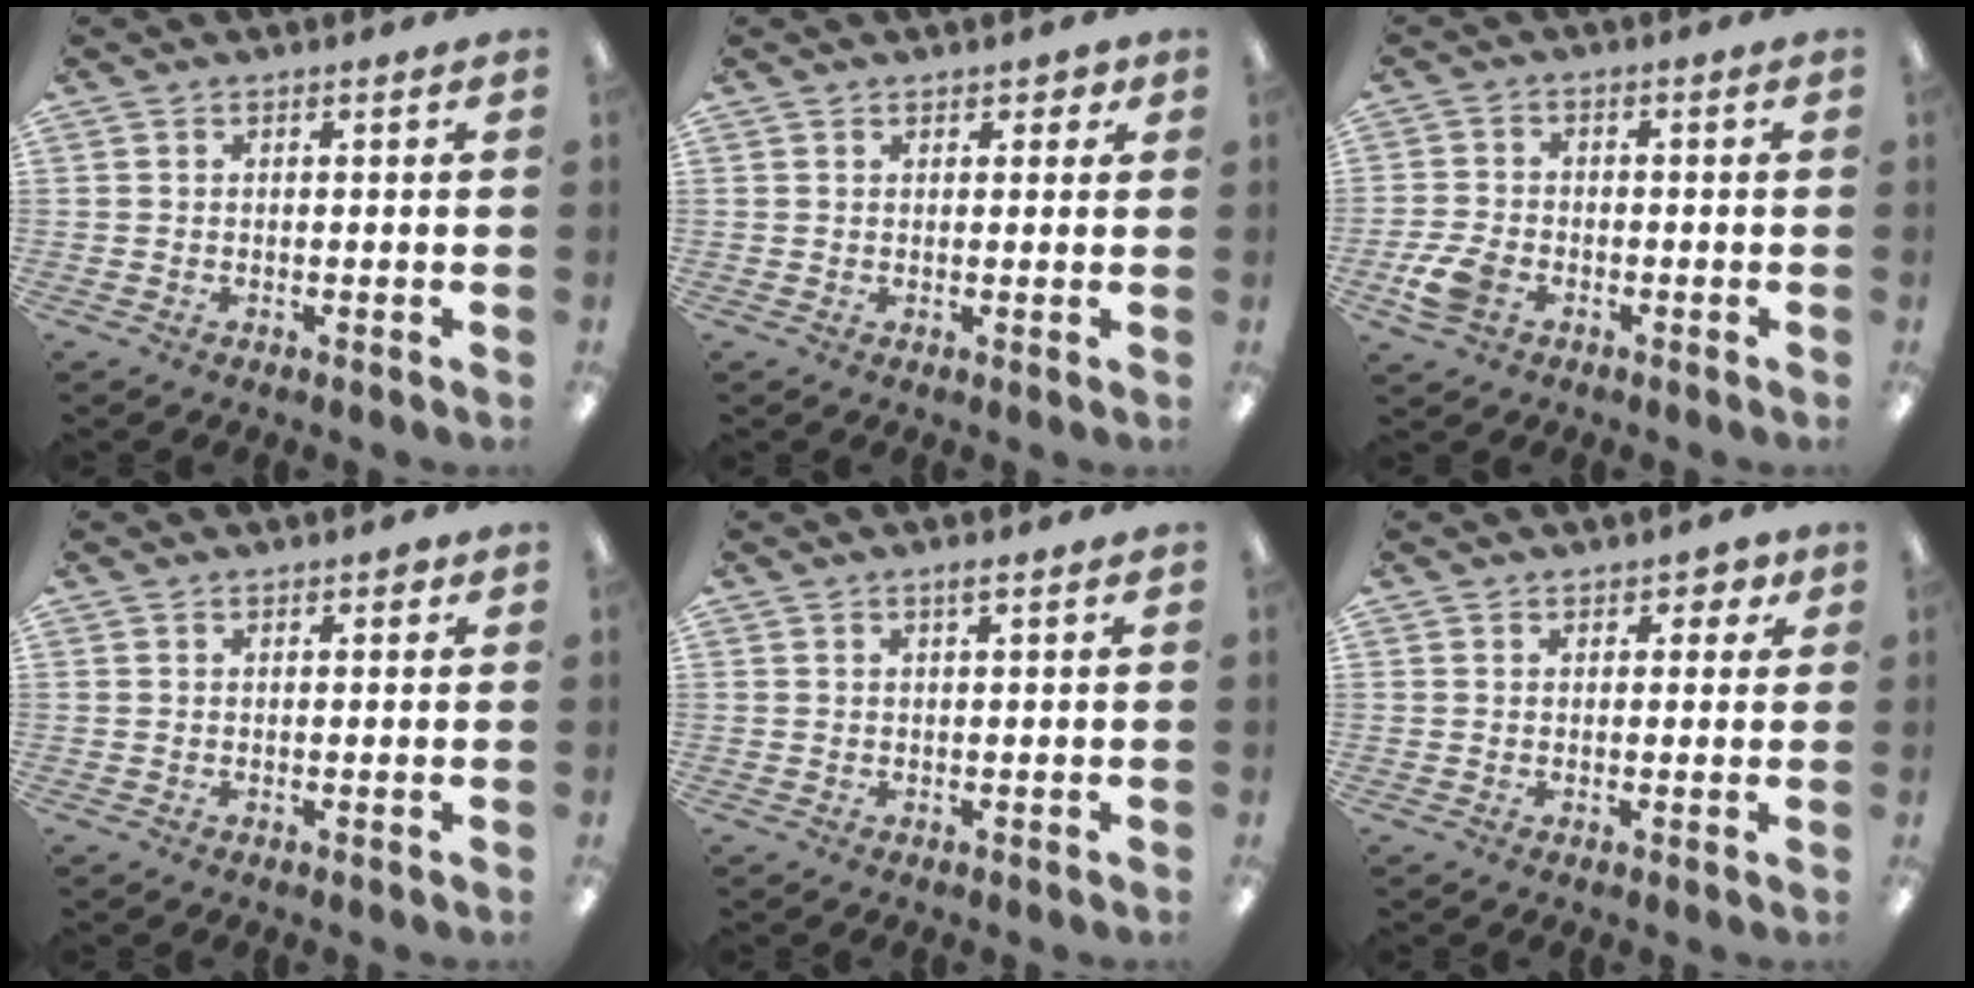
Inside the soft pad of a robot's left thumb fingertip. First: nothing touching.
{"total": 2.0, "force": [1.4, 1.2, 0.9], "torque": [-0.011, 0.000, 0.023]}
{"total": 6.4, "force": [-2.8, 4.2, 3.9], "torque": [-0.084, 0.010, -0.050]}
{"total": 1.1, "force": [0.7, 0.6, 0.7], "torque": [-0.006, -0.002, 0.011]}
{"total": 1.3, "force": [0.8, 0.1, 1.0], "torque": [-0.021, 0.002, 0.014]}
{"total": 2.8, "force": [1.7, 1.8, 1.4], "torque": [-0.006, -0.003, 0.025]}